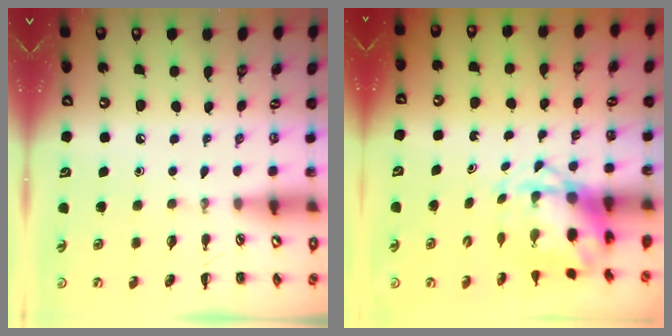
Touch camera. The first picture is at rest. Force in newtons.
{"total": 5.4, "press": 5.3, "slide": 0.7}